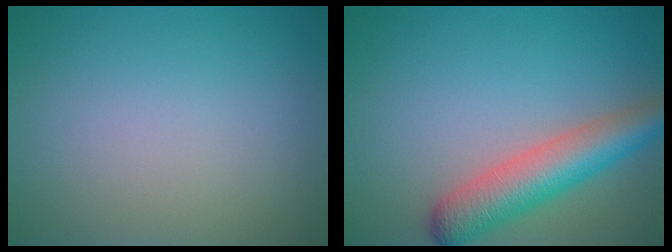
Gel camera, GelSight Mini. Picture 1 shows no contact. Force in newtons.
{"total": 5.7, "press": 5.7, "slide": 0.2}